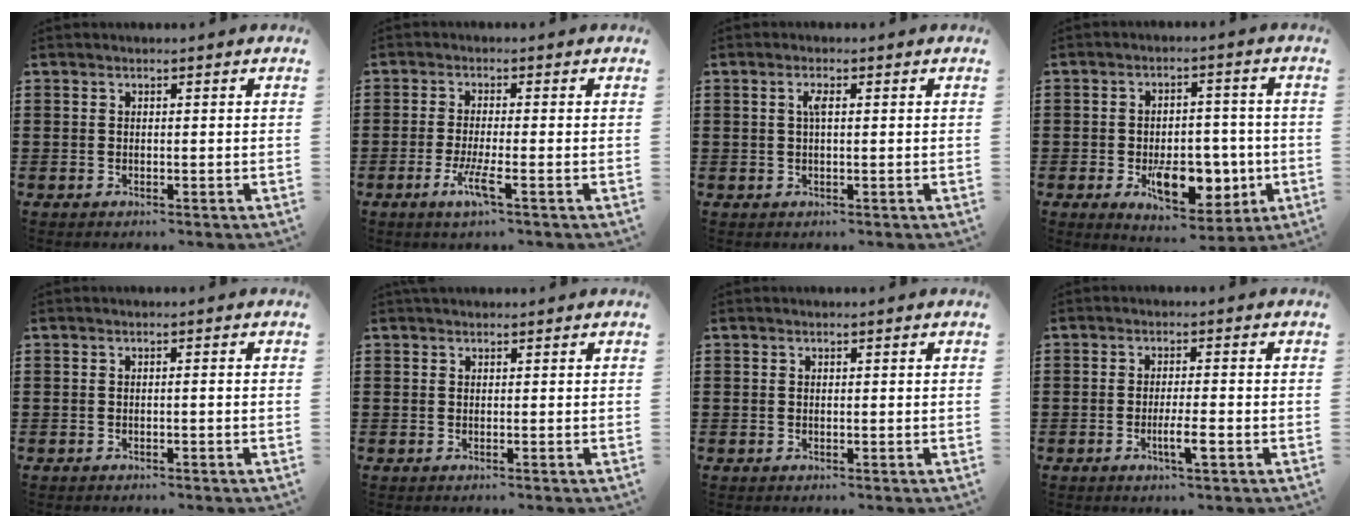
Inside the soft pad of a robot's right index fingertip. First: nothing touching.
{"total": 4.6, "force": [-2.2, 0.4, 4.0], "torque": [-0.087, -0.015, -0.043]}
{"total": 2.0, "force": [0.4, 0.5, 1.8], "torque": [-0.037, 0.004, 0.005]}
{"total": 10.4, "force": [-3.1, 6.1, 7.9], "torque": [-0.125, 0.001, -0.049]}
{"total": 0.6, "force": [-0.6, 0.0, 0.3], "torque": [-0.007, -0.002, -0.011]}
{"total": 0.0}
{"total": 0.0}
{"total": 3.6, "force": [-1.5, 0.1, 3.2], "torque": [-0.055, -0.005, -0.027]}